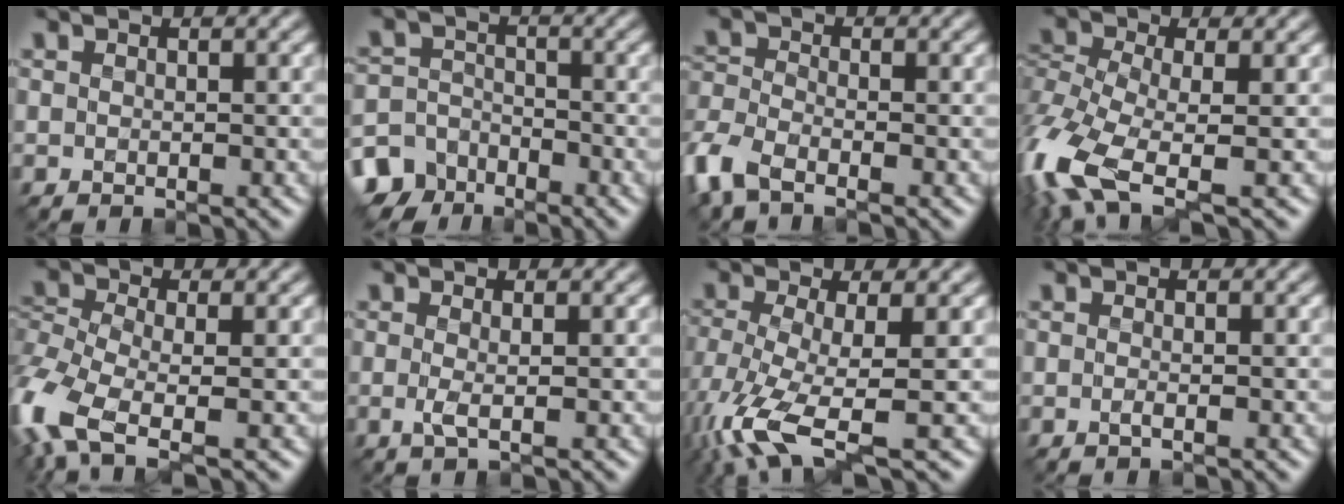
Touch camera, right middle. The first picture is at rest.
{"total": 6.4, "force": [-4.8, 4.0, 1.0], "torque": [-0.002, -0.010, -0.094]}
{"total": 4.4, "force": [-2.9, 1.9, 2.7], "torque": [-0.068, -0.007, -0.077]}
{"total": 9.4, "force": [-4.2, 3.8, 7.5], "torque": [-0.181, -0.014, -0.092]}
{"total": 8.6, "force": [-3.8, 4.0, 6.6], "torque": [-0.169, -0.009, -0.079]}
{"total": 1.4, "force": [-0.1, 0.3, 1.3], "torque": [-0.028, -0.003, -0.003]}
{"total": 7.9, "force": [-3.4, 2.3, 6.8], "torque": [-0.157, -0.018, -0.072]}
{"total": 0.7, "force": [-0.3, 0.2, 0.6], "torque": [-0.012, -0.005, -0.006]}